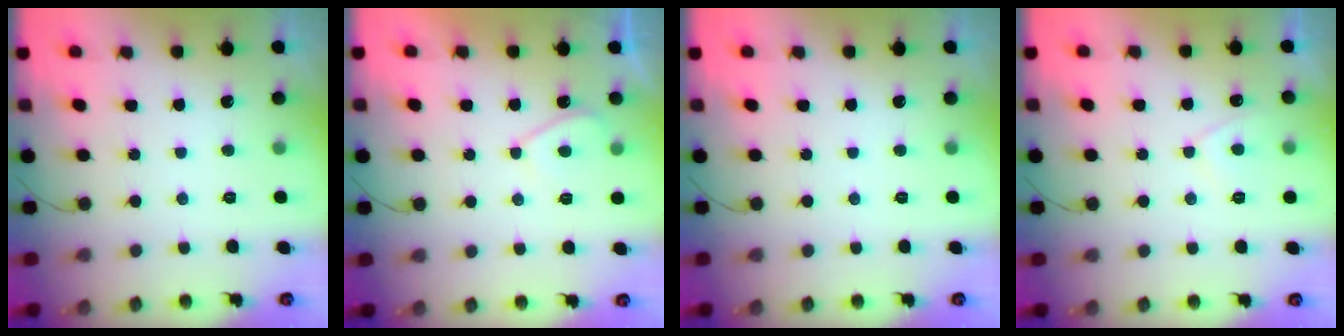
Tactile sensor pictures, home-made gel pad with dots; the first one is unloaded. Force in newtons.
{"total": 2.8, "press": 2.7, "slide": 0.5}
{"total": 0.0}
{"total": 2.8, "press": 2.7, "slide": 0.5}